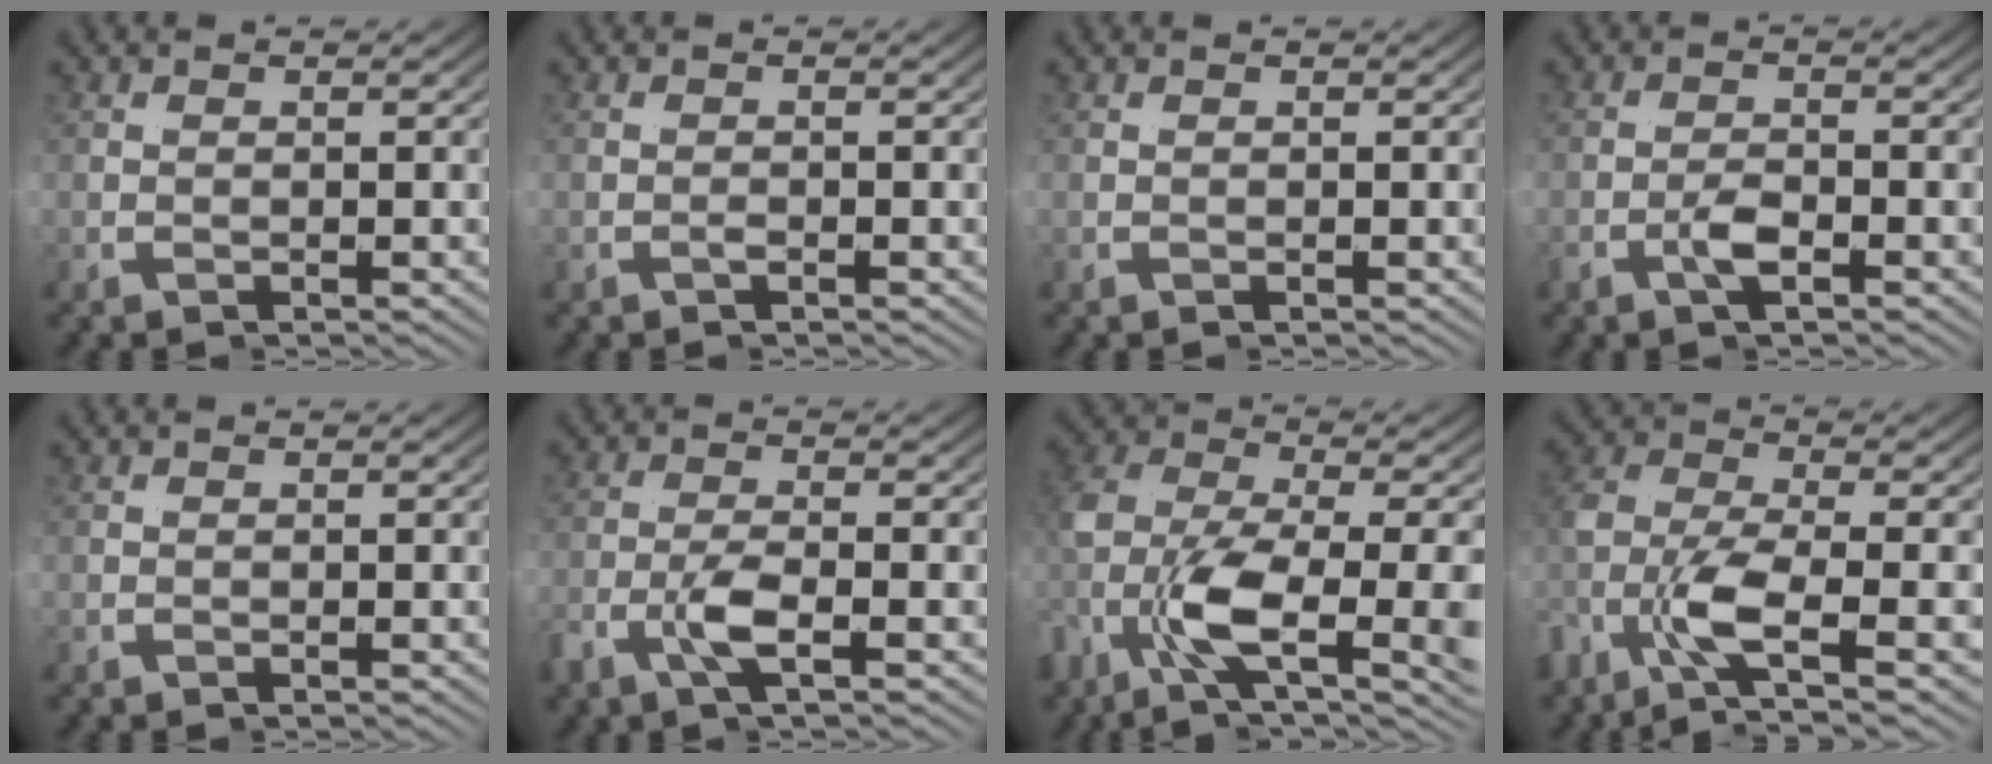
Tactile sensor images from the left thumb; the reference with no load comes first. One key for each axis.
{"total": 0.6, "fx": -0.4, "fy": -0.4, "fz": 0.3, "tx": -0.007, "ty": 0.004, "tz": -0.008}
{"total": 0.0}
{"total": 1.7, "fx": -1.0, "fy": -0.4, "fz": 1.3, "tx": -0.036, "ty": 0.006, "tz": -0.019}
{"total": 0.0}
{"total": 2.3, "fx": -1.3, "fy": -0.8, "fz": 1.7, "tx": -0.047, "ty": 0.008, "tz": -0.028}
{"total": 9.0, "fx": 0.4, "fy": 4.1, "fz": 8.0, "tx": -0.192, "ty": -0.010, "tz": 0.010}
{"total": 5.6, "fx": 0.1, "fy": 2.7, "fz": 4.9, "tx": -0.133, "ty": 0.001, "tz": -0.001}